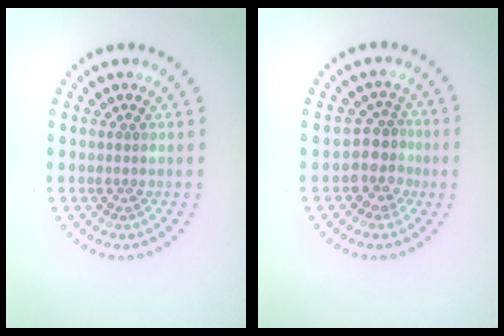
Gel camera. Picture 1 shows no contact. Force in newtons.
{"total": 3.0, "press": 2.4, "slide": 1.8}